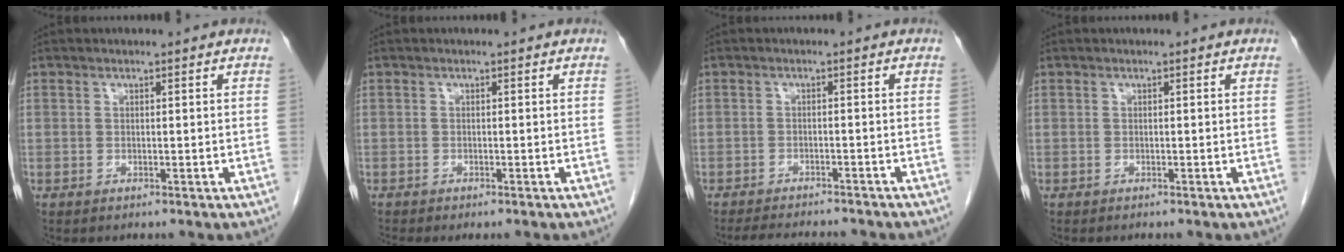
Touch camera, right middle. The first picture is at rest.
{"total": 2.0, "force": [-1.8, 0.0, 0.9], "torque": [-0.014, -0.006, -0.023]}
{"total": 9.8, "force": [-8.9, 1.8, 3.6], "torque": [-0.057, -0.009, -0.117]}
{"total": 0.6, "force": [-0.6, 0.0, 0.3], "torque": [-0.009, -0.003, -0.009]}